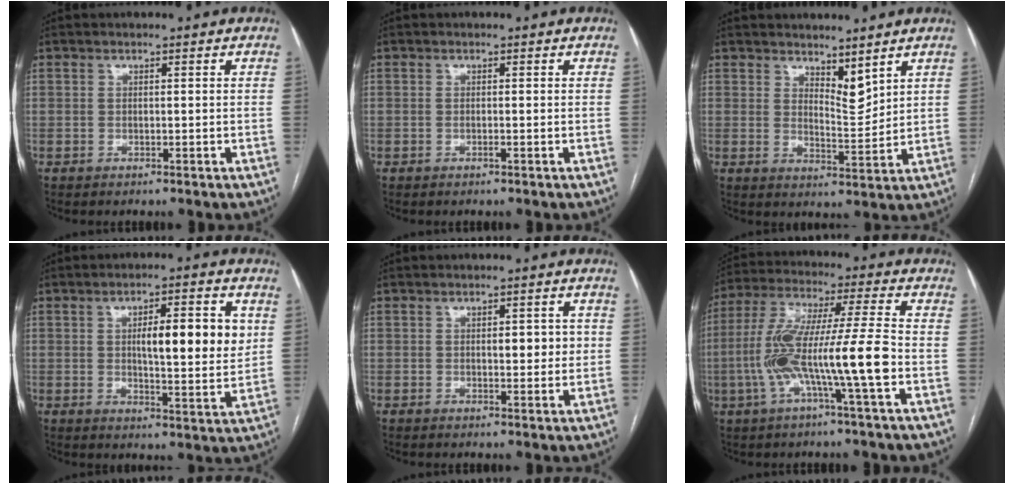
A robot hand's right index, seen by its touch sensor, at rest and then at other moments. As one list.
[{"total": 0.0}, {"total": 4.7, "force": [3.7, 1.4, 2.6], "torque": [-0.047, -0.014, 0.071]}, {"total": 11.1, "force": [2.3, 2.4, 10.6], "torque": [-0.155, 0.005, 0.035]}, {"total": 3.9, "force": [0.5, 1.7, 3.5], "torque": [-0.045, 0.003, 0.008]}, {"total": 14.2, "force": [-3.8, -0.3, 13.7], "torque": [-0.277, 0.009, -0.075]}]